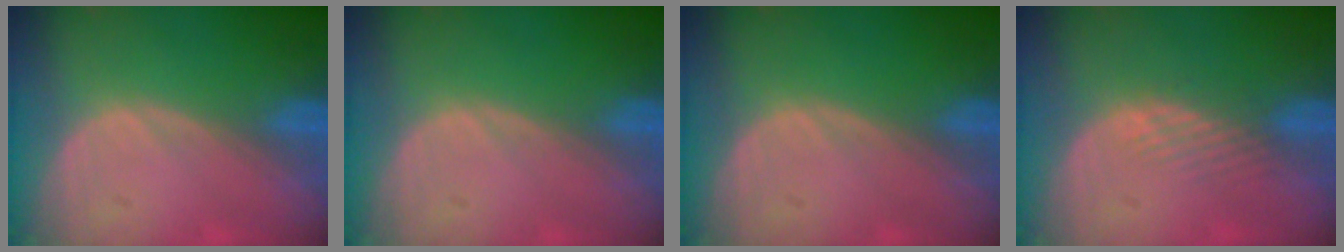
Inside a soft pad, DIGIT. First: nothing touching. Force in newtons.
{"total": 0.0}
{"total": 0.0}
{"total": 2.9, "press": 2.3, "slide": 1.8}